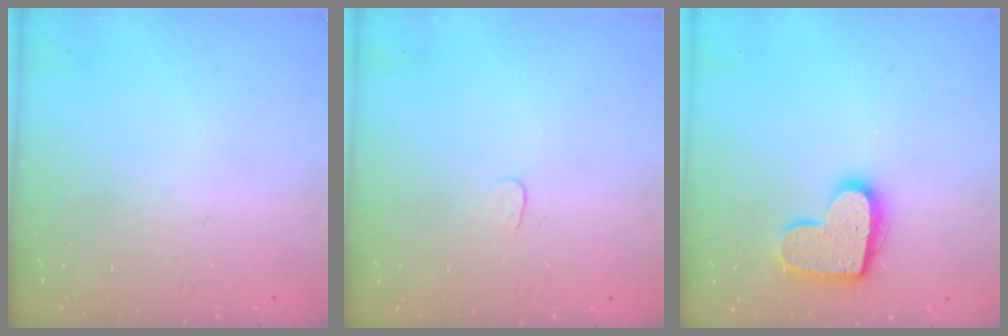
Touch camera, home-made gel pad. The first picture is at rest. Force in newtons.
{"total": 3.3, "press": 3.3, "slide": 0.3}
{"total": 15.0, "press": 15.0, "slide": 0.7}